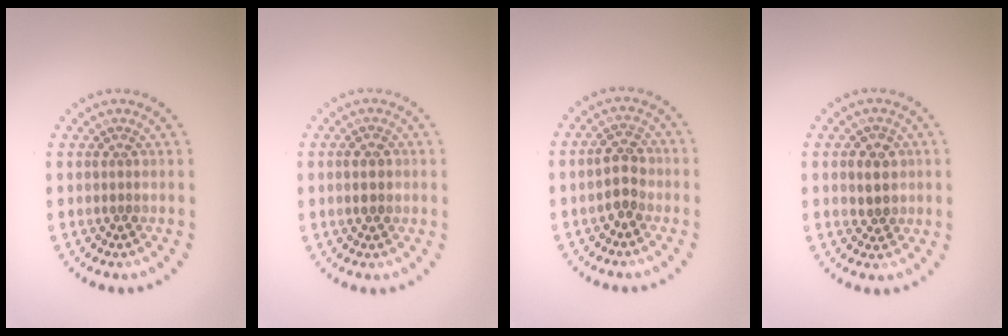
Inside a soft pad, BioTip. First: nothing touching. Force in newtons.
{"total": 2.1, "press": 2.1, "slide": 0.2}
{"total": 2.5, "press": 2.5, "slide": 0.6}
{"total": 1.9, "press": 1.9, "slide": 0.5}